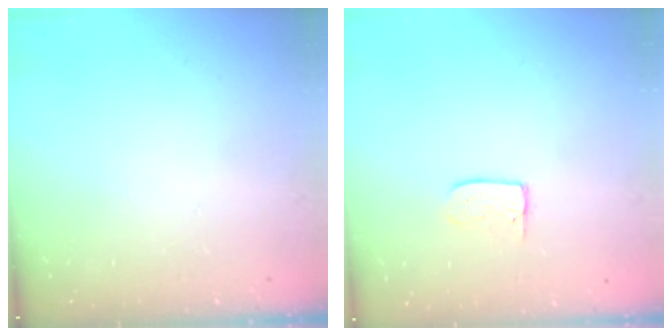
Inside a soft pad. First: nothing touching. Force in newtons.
{"total": 4.3, "press": 4.3, "slide": 0.3}